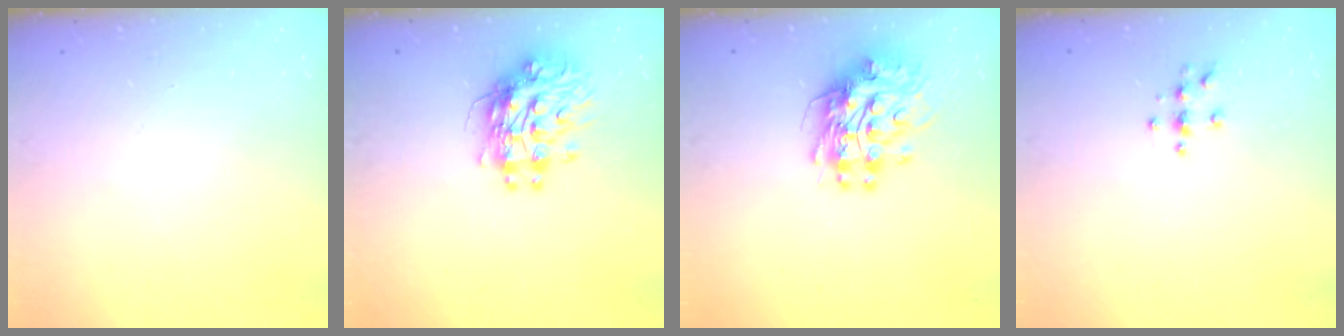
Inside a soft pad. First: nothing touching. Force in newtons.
{"total": 11.5, "press": 11.4, "slide": 0.9}
{"total": 11.2, "press": 11.2, "slide": 0.9}
{"total": 4.0, "press": 4.0, "slide": 0.4}